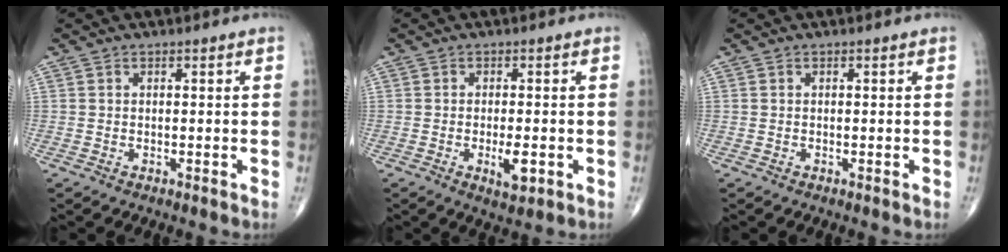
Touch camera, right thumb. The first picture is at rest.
{"total": 4.2, "force": [-1.2, 1.6, 3.7], "torque": [-0.054, -0.005, -0.016]}
{"total": 0.0}